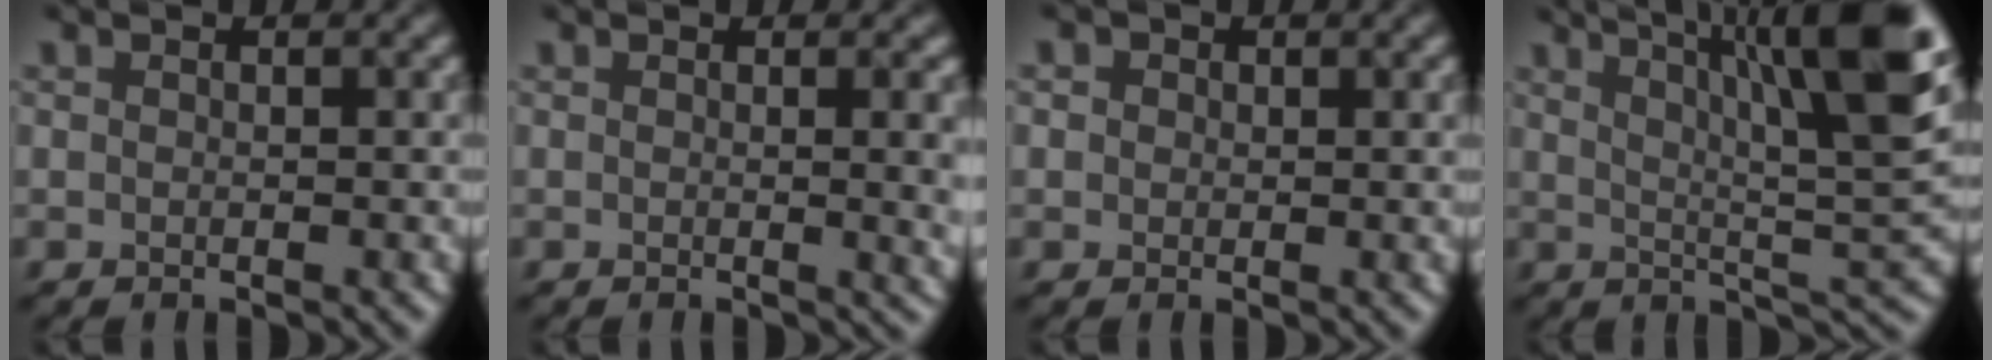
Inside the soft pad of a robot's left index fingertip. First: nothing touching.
{"total": 3.6, "force": [0.2, 1.2, 3.3], "torque": [-0.026, 0.001, 0.003]}
{"total": 1.4, "force": [0.6, 1.2, 0.5], "torque": [-0.005, 0.005, -0.004]}
{"total": 12.2, "force": [5.7, 2.4, 10.5], "torque": [-0.145, 0.020, 0.090]}